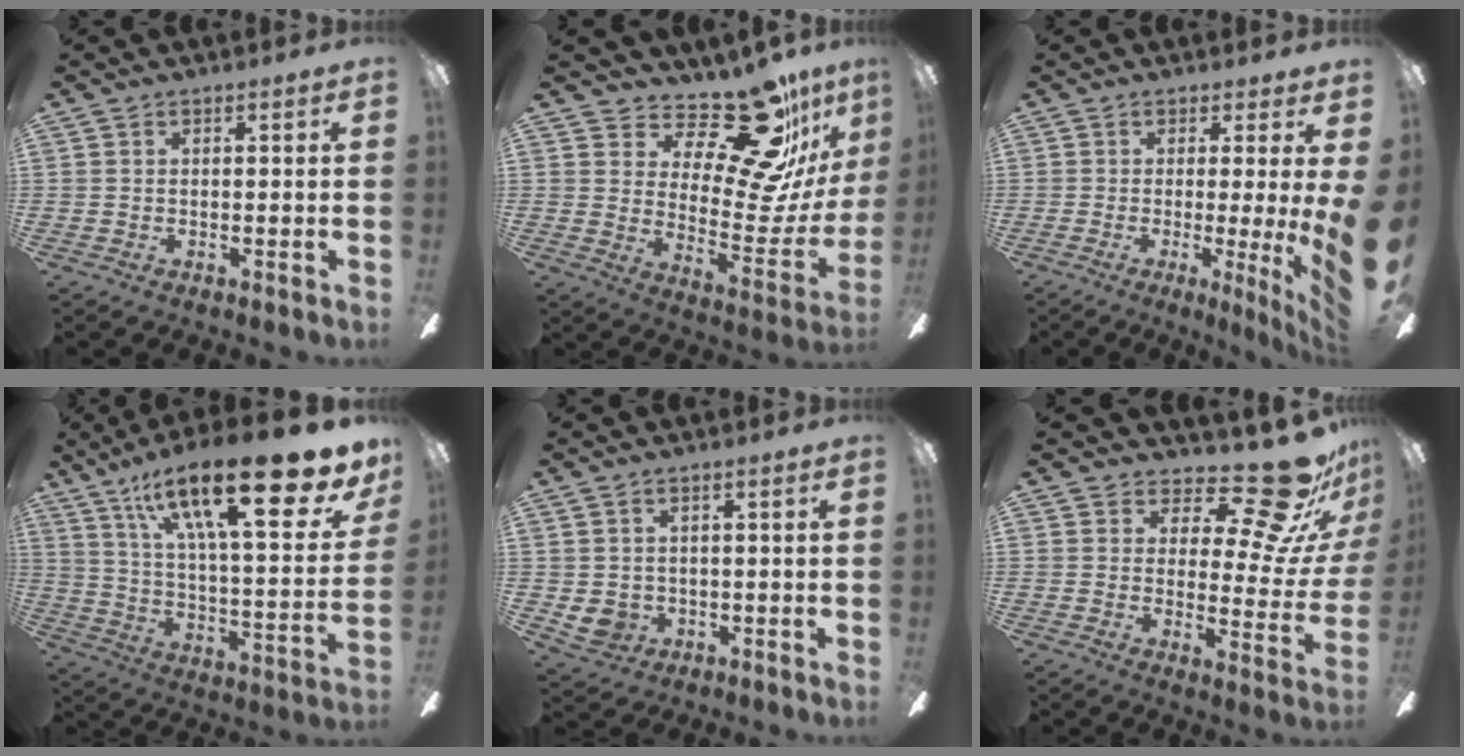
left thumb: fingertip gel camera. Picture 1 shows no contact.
{"total": 21.9, "force": [17.0, 7.1, 11.9], "torque": [-0.155, -0.143, 0.281]}
{"total": 7.9, "force": [-0.2, -0.1, 7.9], "torque": [-0.116, -0.031, 0.001]}
{"total": 27.7, "force": [16.5, 7.9, 20.8], "torque": [-0.317, -0.103, 0.268]}
{"total": 4.1, "force": [-0.1, 3.7, 1.9], "torque": [-0.060, 0.001, -0.002]}
{"total": 17.7, "force": [12.9, 5.6, 10.7], "torque": [-0.153, -0.102, 0.215]}